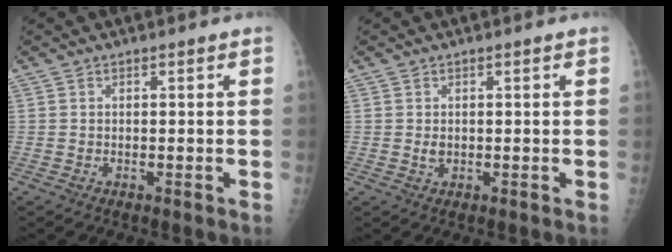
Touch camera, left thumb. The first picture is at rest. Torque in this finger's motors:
{"motor_torque": [0.44, 0.27, 0.12, 0.11, 0.00]}